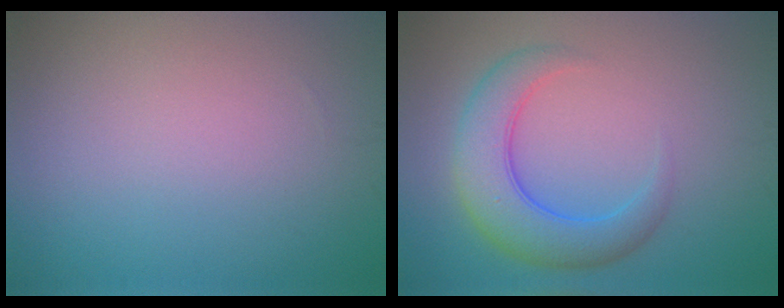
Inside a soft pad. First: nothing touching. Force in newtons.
{"total": 5.8, "press": 5.8, "slide": 0.2}